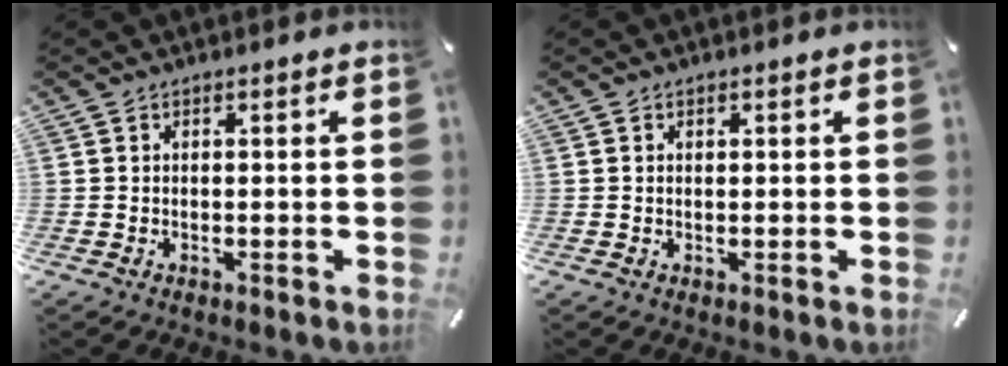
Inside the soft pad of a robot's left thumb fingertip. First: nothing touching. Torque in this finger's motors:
{"motor_torque": [-0.32, -0.35, -0.03, 0.03, -0.01]}